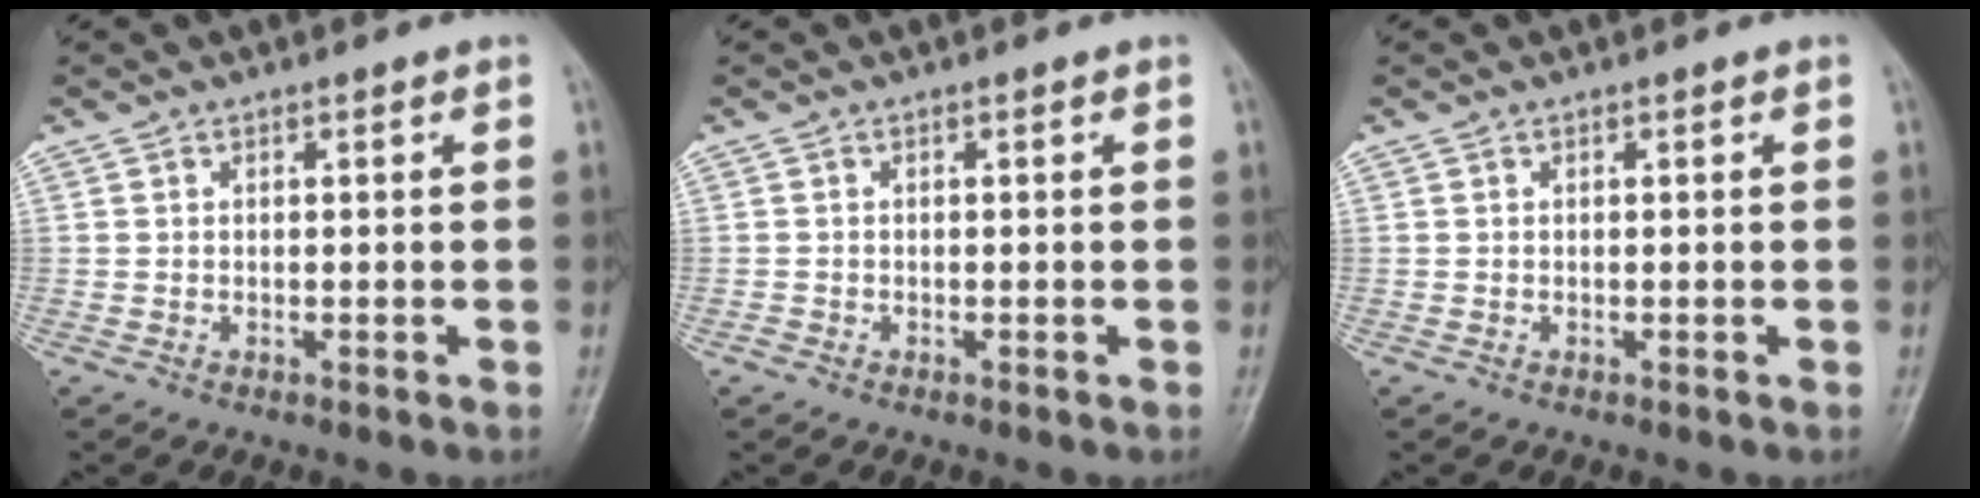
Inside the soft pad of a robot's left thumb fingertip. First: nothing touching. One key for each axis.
{"total": 0.7, "fx": -0.5, "fy": 0.5, "fz": 0.1, "tx": -0.005, "ty": 0.000, "tz": -0.014}
{"total": 0.0}